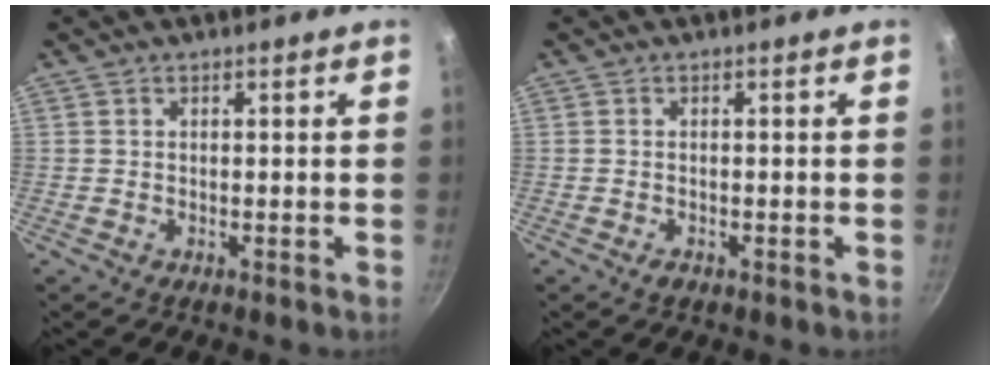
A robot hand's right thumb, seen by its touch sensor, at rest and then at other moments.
{"total": 1.3, "force": [-0.7, 0.7, 0.7], "torque": [-0.014, 0.001, -0.013]}